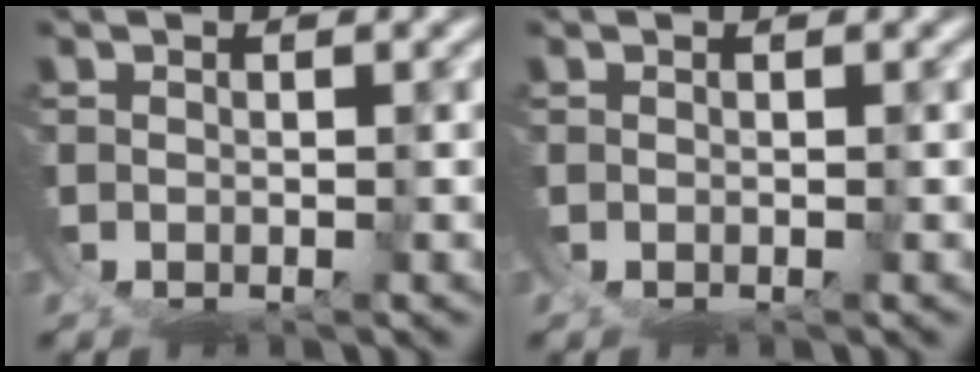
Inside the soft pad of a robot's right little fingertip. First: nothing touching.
{"total": 0.0}